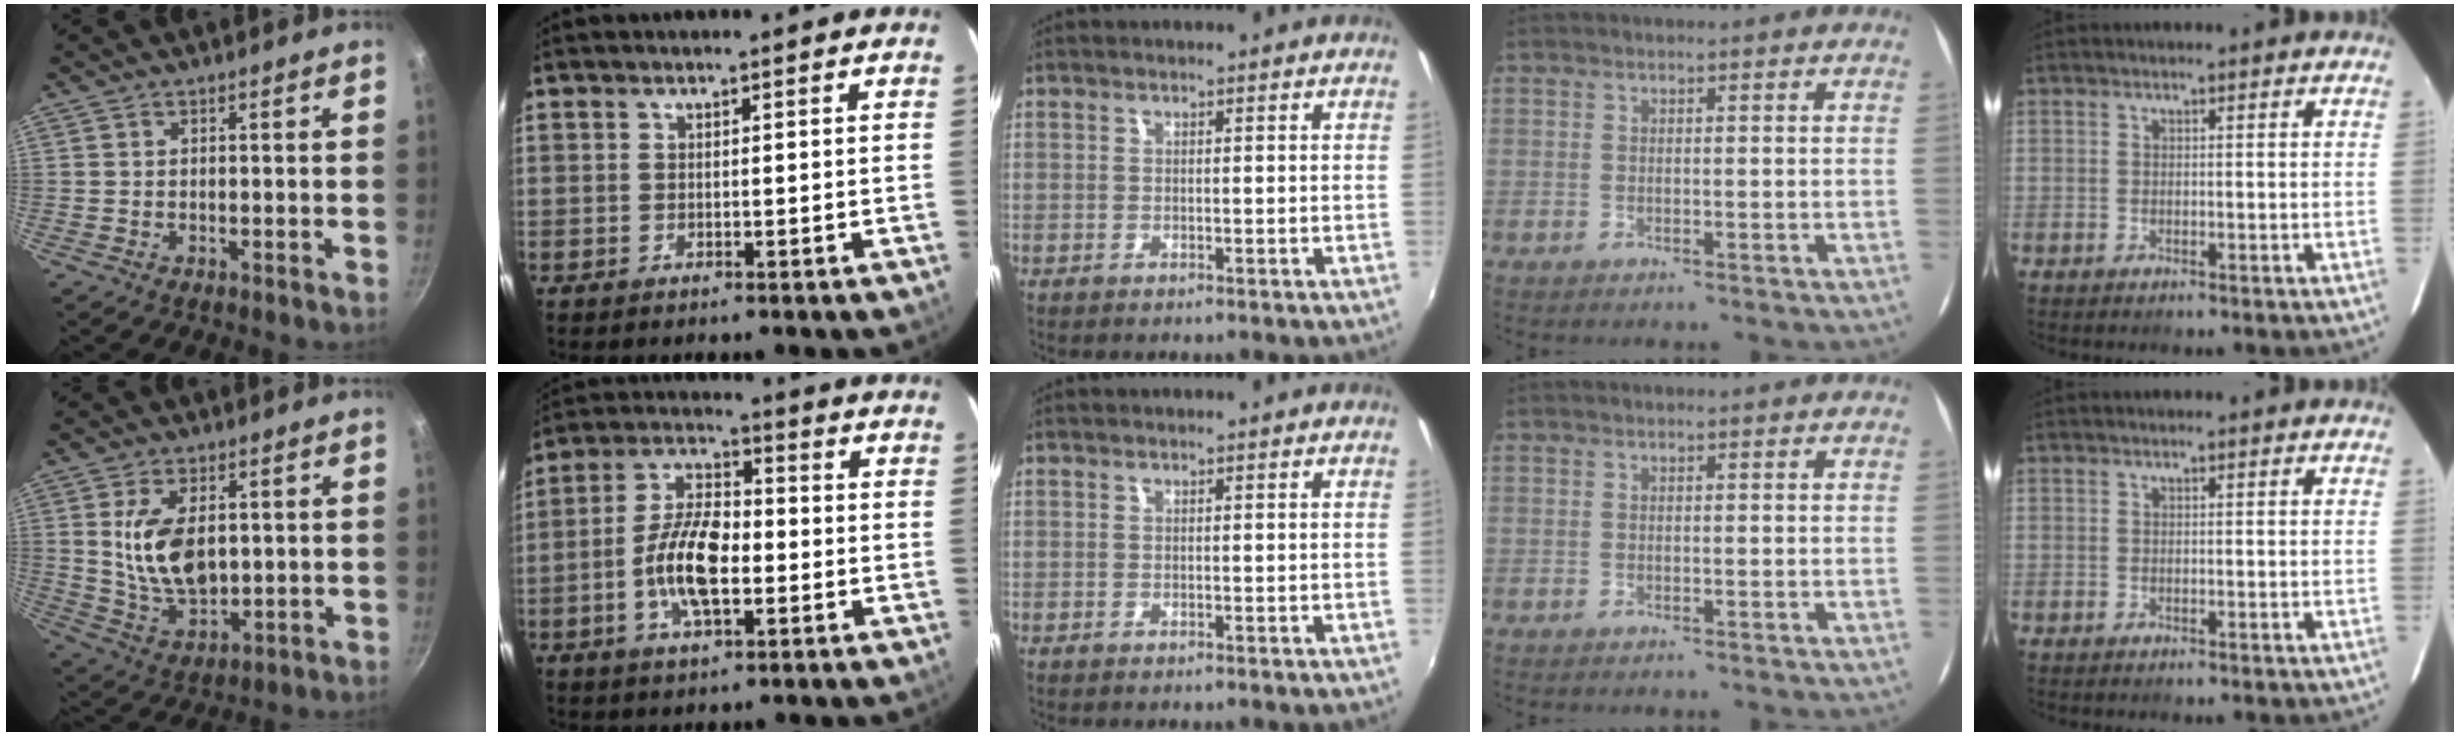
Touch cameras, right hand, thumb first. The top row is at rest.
{"thumb": {"total": 12.2, "force": [1.7, 7.2, 9.7], "torque": [-0.162, -0.019, 0.043]}, "index": {"total": 11.6, "force": [-2.8, 5.2, 10.0], "torque": [-0.203, 0.008, -0.053]}}